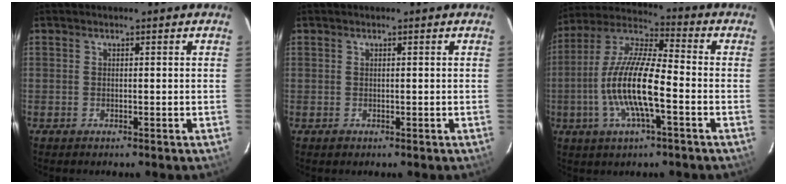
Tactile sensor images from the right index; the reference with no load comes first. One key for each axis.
{"total": 0.9, "fx": -0.1, "fy": 0.9, "fz": 0.0, "tx": 0.001, "ty": 0.001, "tz": 0.001}
{"total": 14.7, "fx": -3.8, "fy": 3.3, "fz": 13.8, "tx": -0.276, "ty": 0.000, "tz": -0.079}